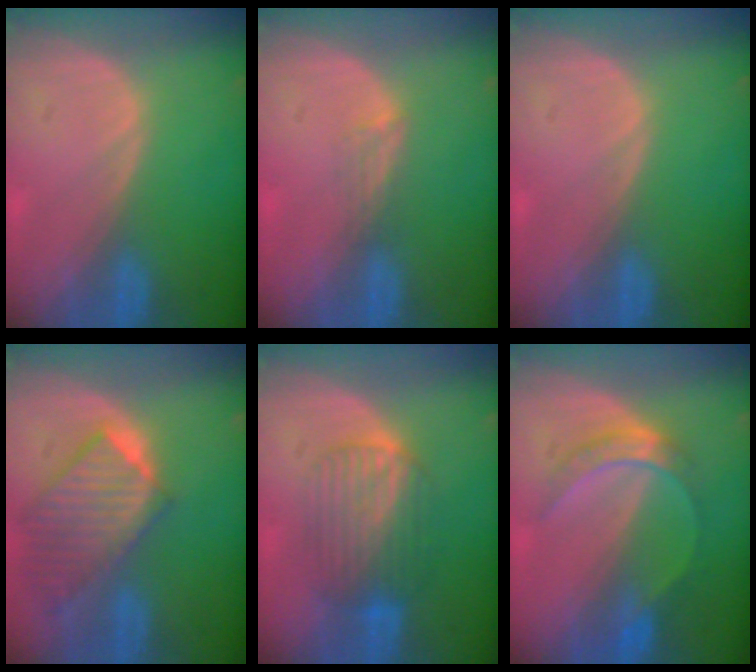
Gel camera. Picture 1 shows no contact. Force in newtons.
{"total": 1.8, "press": 1.3, "slide": 1.2}
{"total": 0.0}
{"total": 9.8, "press": 8.5, "slide": 4.8}
{"total": 6.7, "press": 6.6, "slide": 0.6}
{"total": 5.1, "press": 5.1, "slide": 0.5}